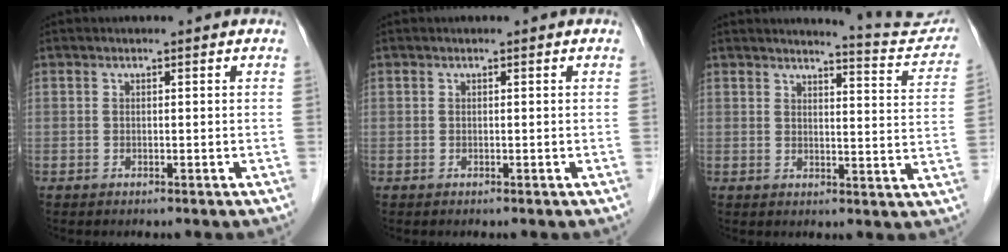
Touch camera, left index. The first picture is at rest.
{"total": 0.0}
{"total": 9.2, "force": [9.1, -0.3, 0.8], "torque": [-0.009, -0.047, 0.096]}